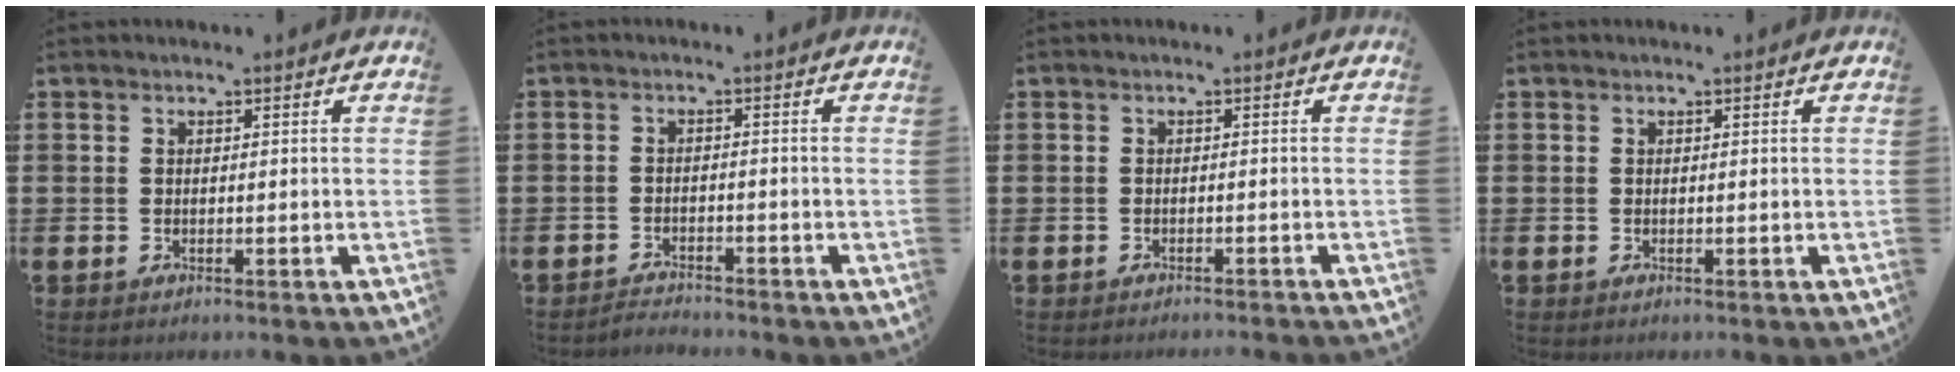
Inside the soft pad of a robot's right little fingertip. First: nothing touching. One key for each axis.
{"total": 1.6, "fx": -1.6, "fy": 0.0, "fz": -0.2, "tx": -0.002, "ty": 0.005, "tz": -0.035}
{"total": 0.7, "fx": -0.6, "fy": -0.2, "fz": 0.0, "tx": 0.001, "ty": 0.001, "tz": -0.014}
{"total": 0.0}